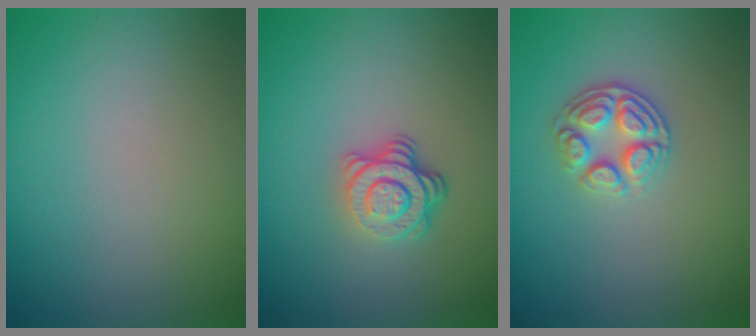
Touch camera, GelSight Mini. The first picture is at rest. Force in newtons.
{"total": 4.0, "press": 2.7, "slide": 2.9}
{"total": 2.9, "press": 2.8, "slide": 0.7}